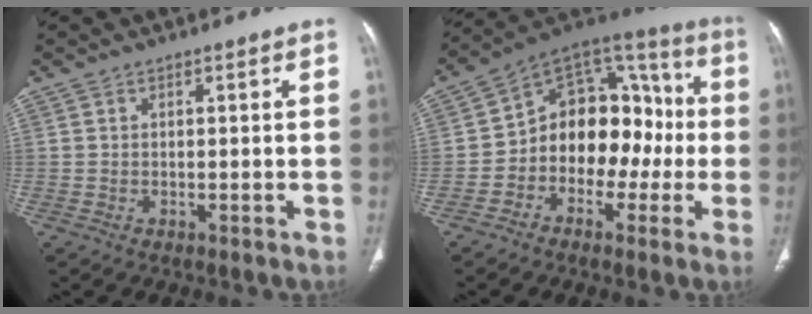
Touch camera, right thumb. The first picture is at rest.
{"total": 17.3, "force": [-2.6, 12.4, 11.8], "torque": [-0.114, 0.067, -0.050]}